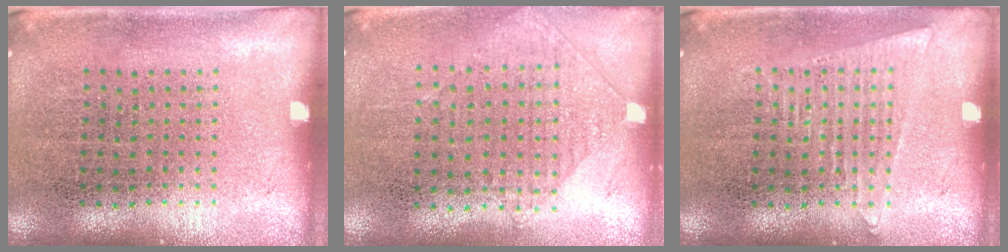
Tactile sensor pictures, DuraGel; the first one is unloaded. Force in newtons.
{"total": 0.9, "press": 0.8, "slide": 0.3}
{"total": 1.6, "press": 1.6, "slide": 0.1}